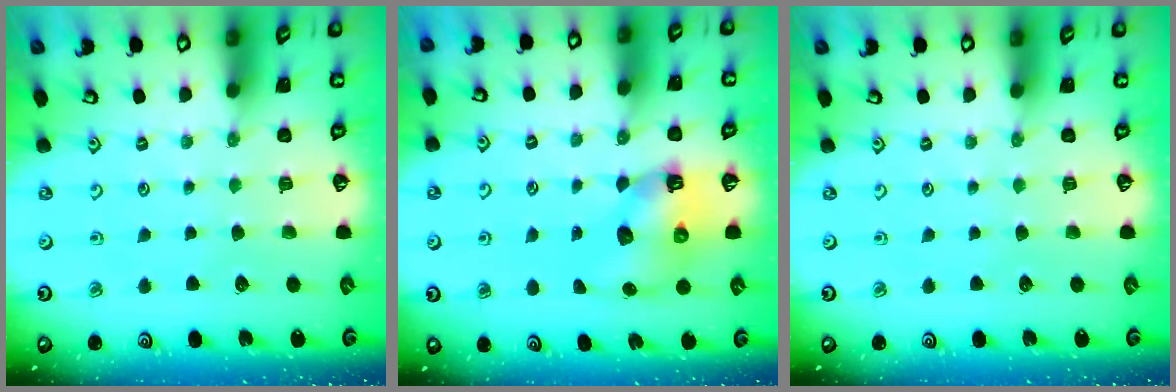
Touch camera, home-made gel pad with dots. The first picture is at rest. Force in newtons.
{"total": 6.7, "press": 6.6, "slide": 1.1}
{"total": 0.0}